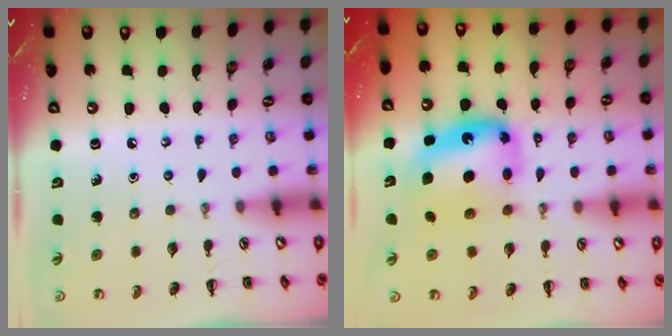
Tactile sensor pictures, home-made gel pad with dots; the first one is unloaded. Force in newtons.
{"total": 11.5, "press": 11.0, "slide": 3.1}